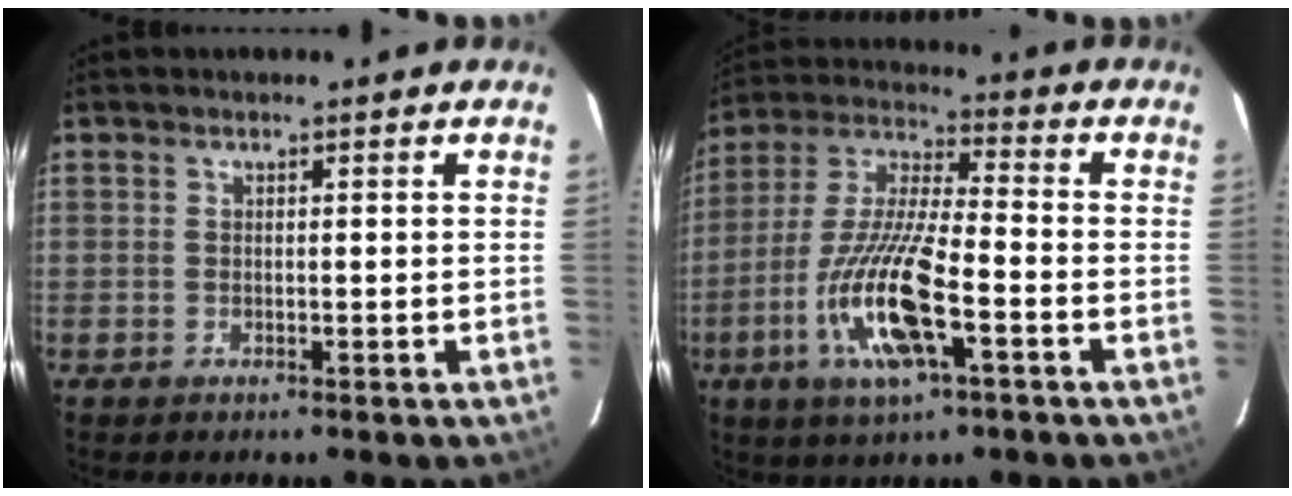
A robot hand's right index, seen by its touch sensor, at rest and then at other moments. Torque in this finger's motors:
{"motor_torque": [1.29, -0.85, 0.51, 0.21]}